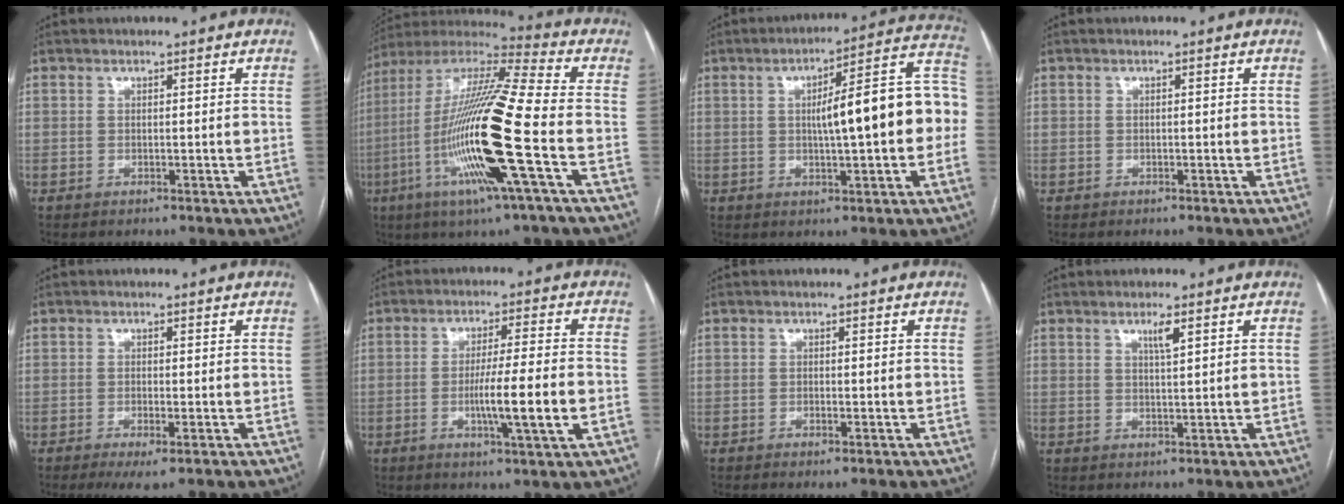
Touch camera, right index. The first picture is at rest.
{"total": 21.5, "force": [-5.9, 0.5, 20.7], "torque": [-0.427, -0.023, -0.122]}
{"total": 16.4, "force": [0.0, 2.5, 16.2], "torque": [-0.216, 0.046, 0.002]}
{"total": 0.6, "force": [-0.2, 0.5, 0.0], "torque": [0.002, 0.006, -0.007]}
{"total": 3.3, "force": [-1.6, 0.6, 2.8], "torque": [-0.048, -0.009, -0.023]}
{"total": 9.5, "force": [-2.2, -0.6, 9.3], "torque": [-0.159, -0.011, -0.040]}
{"total": 1.1, "force": [-0.6, 0.1, 0.9], "torque": [-0.013, -0.001, -0.007]}
{"total": 2.3, "force": [1.3, 0.0, 1.9], "torque": [-0.036, -0.004, 0.023]}